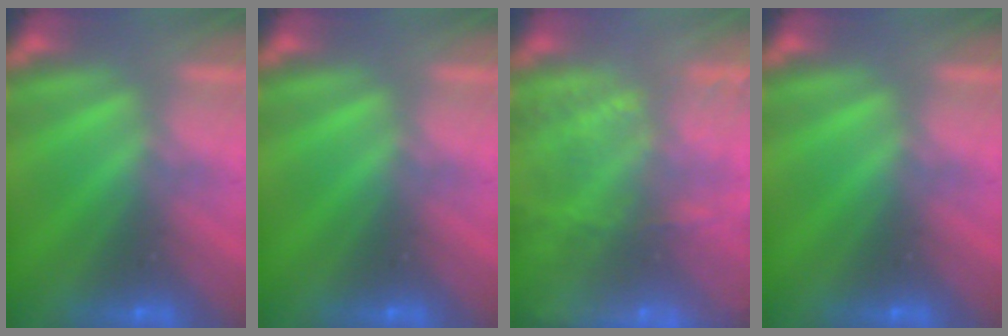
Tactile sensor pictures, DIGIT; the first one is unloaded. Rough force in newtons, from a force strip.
{"total": 0.0}
{"total": 9.0}
{"total": 0.0}